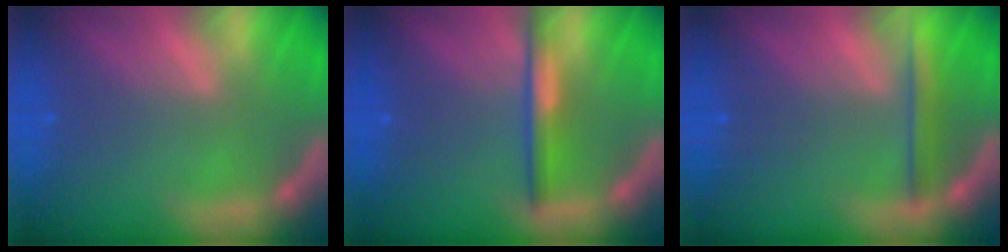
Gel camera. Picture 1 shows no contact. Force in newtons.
{"total": 3.0}
{"total": 2.5}